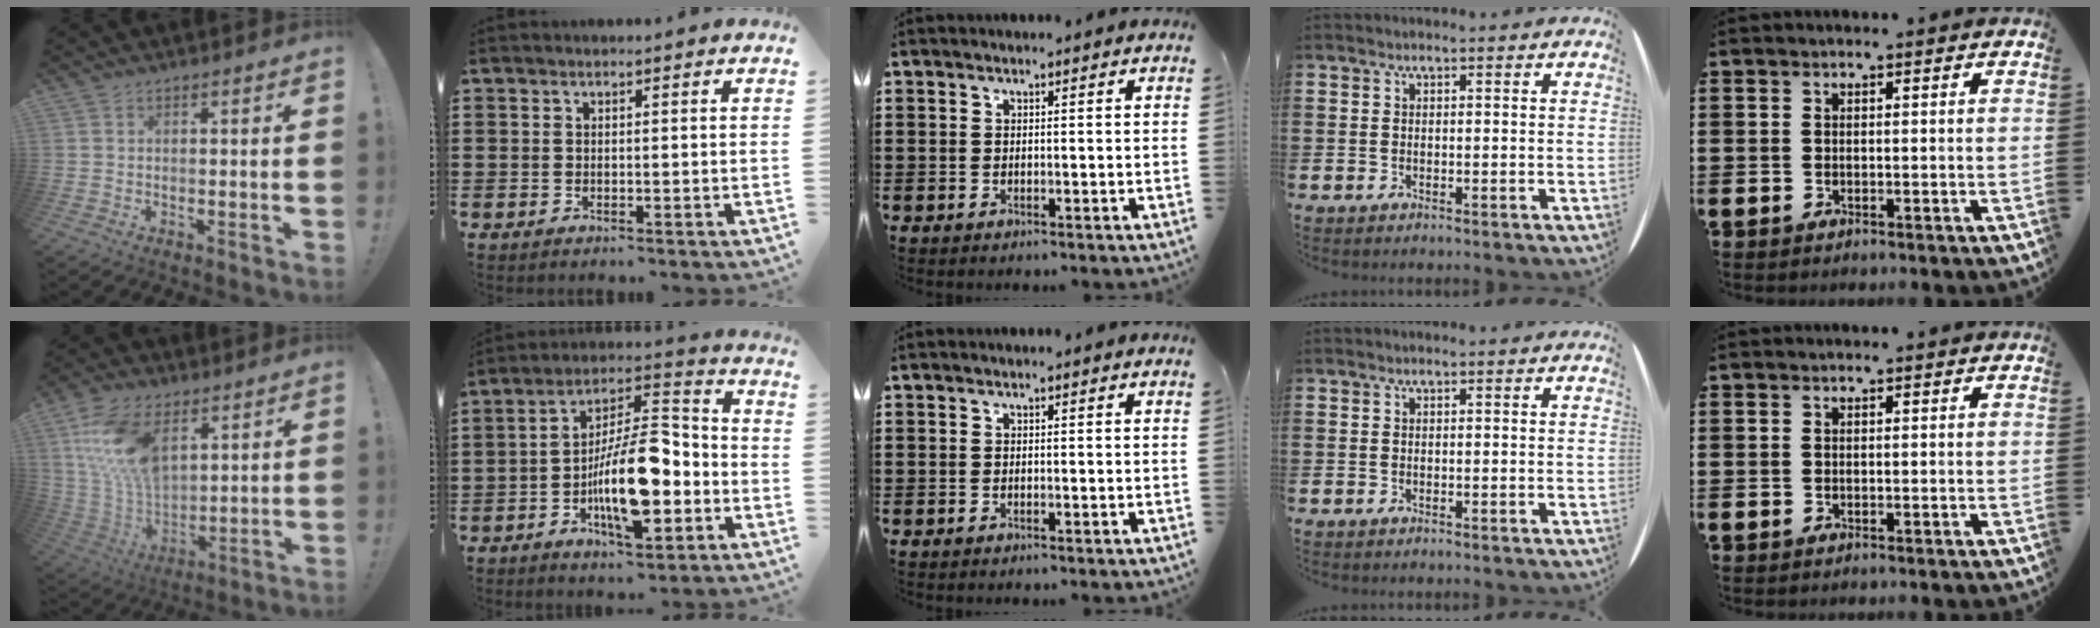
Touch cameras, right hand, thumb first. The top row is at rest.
{"thumb": {"total": 18.9, "force": [7.6, 11.6, 12.8], "torque": [-0.261, -0.032, 0.142]}, "index": {"total": 13.9, "force": [-4.6, 5.5, 12.0], "torque": [-0.233, 0.002, -0.085]}}